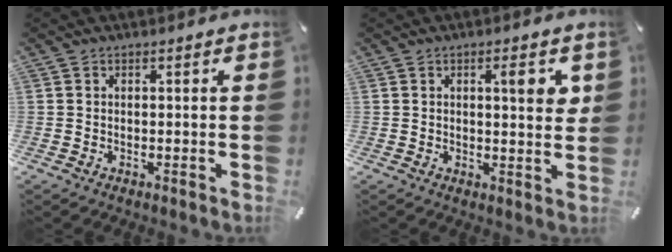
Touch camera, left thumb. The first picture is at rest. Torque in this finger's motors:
{"motor_torque": [0.94, 1.31, 0.28, -0.35, 0.16]}